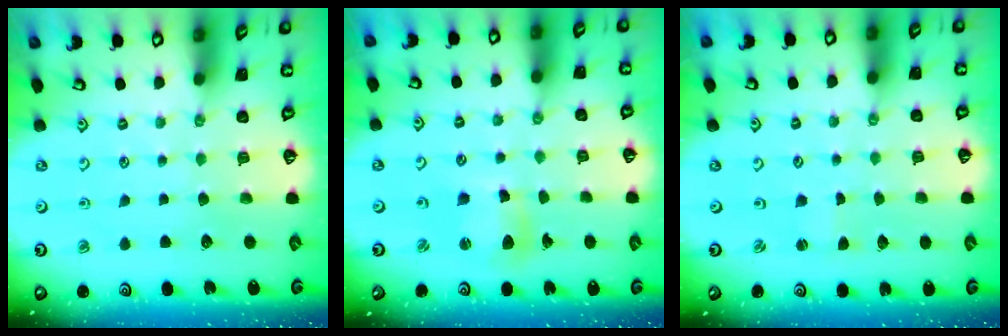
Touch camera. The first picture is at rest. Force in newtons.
{"total": 8.9, "press": 8.8, "slide": 1.0}
{"total": 0.7, "press": 0.7, "slide": 0.2}